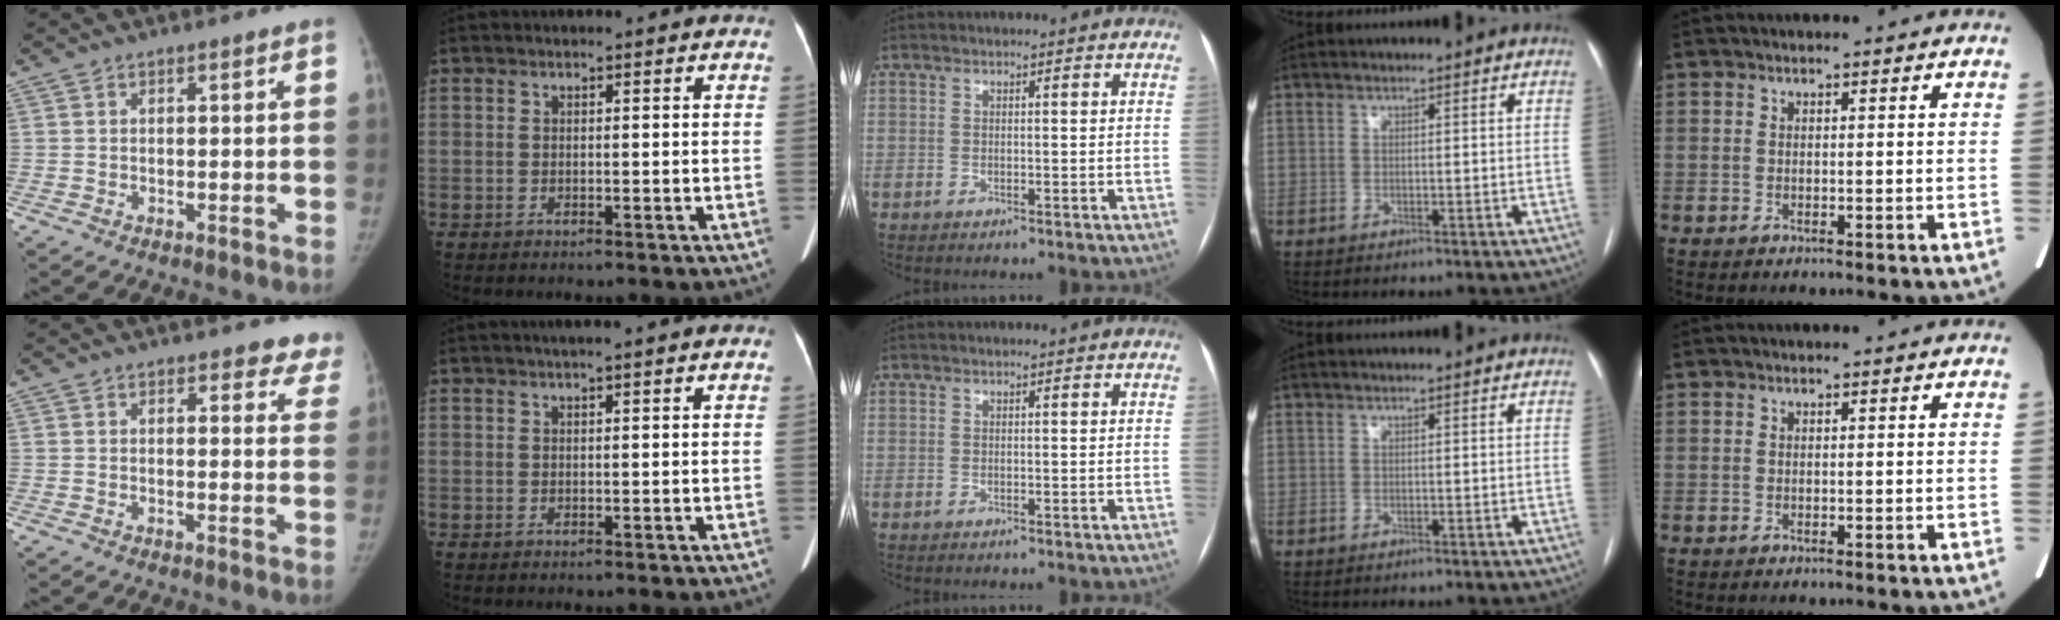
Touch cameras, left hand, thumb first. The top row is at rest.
{"thumb": {"total": 6.8, "force": [6.2, 2.9, 0.6], "torque": [0.051, -0.027, 0.039]}, "index": {"total": 2.0, "force": [1.3, -0.1, 1.6], "torque": [-0.028, 0.018, 0.020]}}